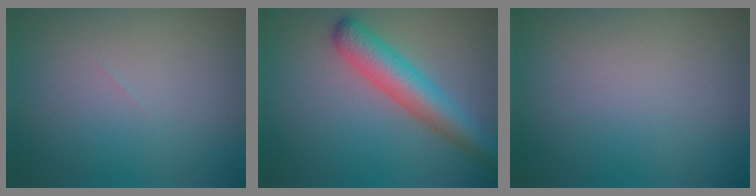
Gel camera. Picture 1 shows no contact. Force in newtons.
{"total": 5.1, "press": 5.1, "slide": 0.2}
{"total": 0.0}